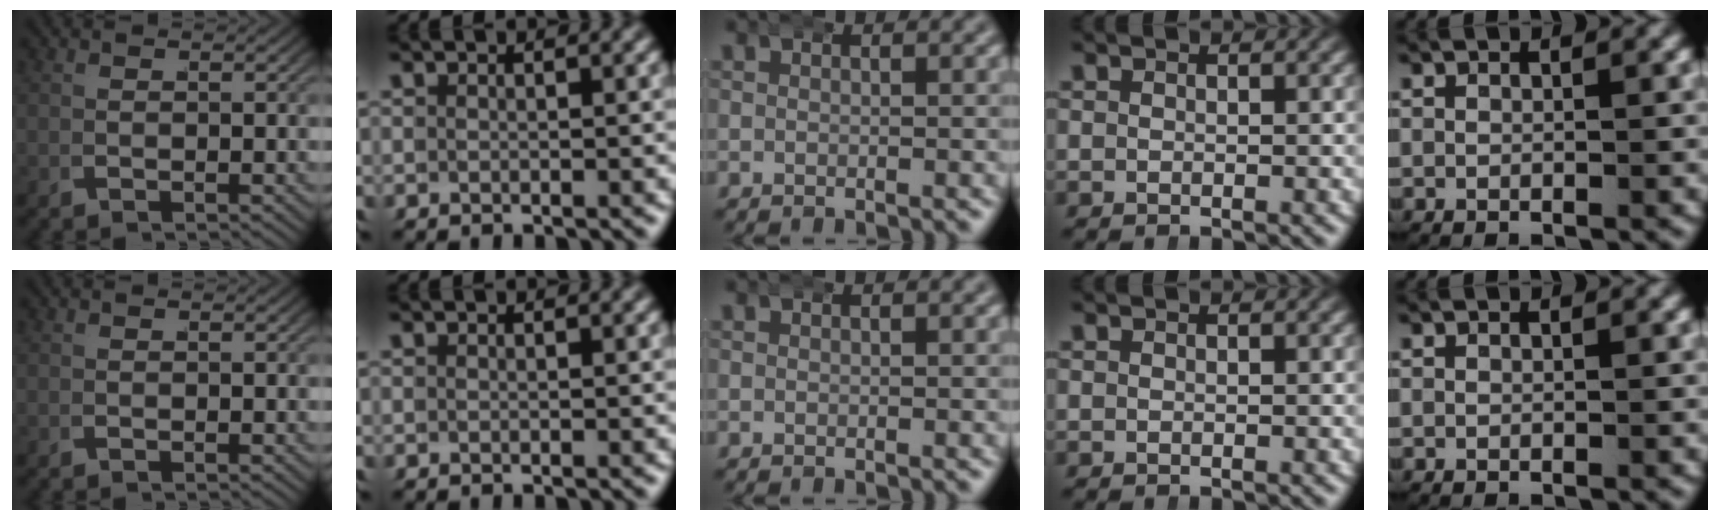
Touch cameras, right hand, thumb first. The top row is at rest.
{}